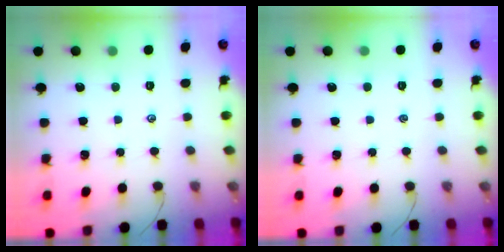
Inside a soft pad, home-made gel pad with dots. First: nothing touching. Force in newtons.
{"total": 0.0}